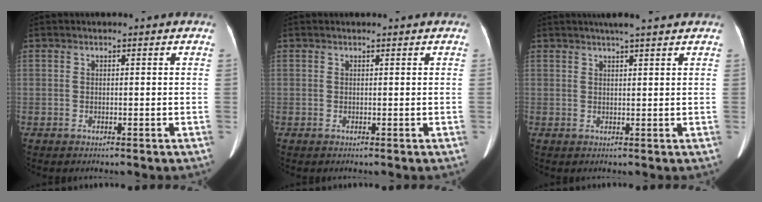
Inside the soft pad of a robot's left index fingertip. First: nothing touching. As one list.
[{"total": 0.0}, {"total": 5.6, "force": [4.7, 0.0, 3.1], "torque": [-0.047, 0.019, 0.066]}]